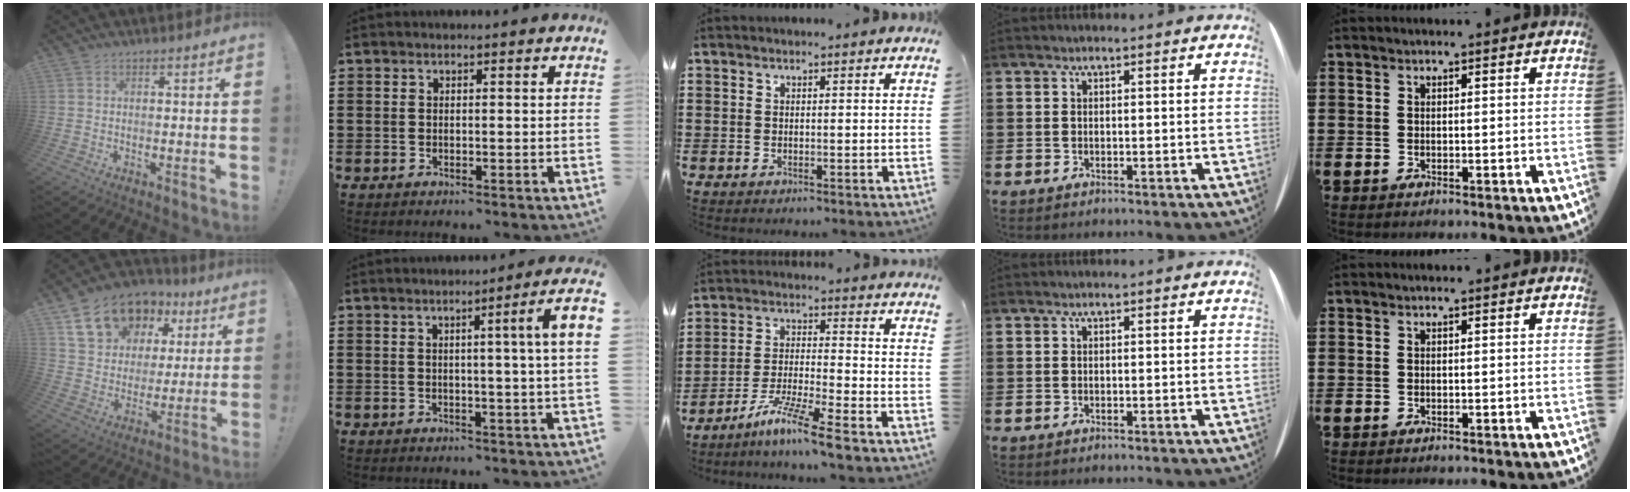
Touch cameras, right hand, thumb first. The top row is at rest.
{"thumb": {"total": 17.4, "force": [9.3, 12.5, 7.8], "torque": [-0.119, -0.040, 0.186]}, "index": {"total": 5.1, "force": [0.9, -0.9, 4.9], "torque": [-0.081, -0.012, 0.008]}, "middle": {"total": 8.0, "force": [-6.4, -0.4, 4.7], "torque": [-0.095, -0.012, -0.125]}}